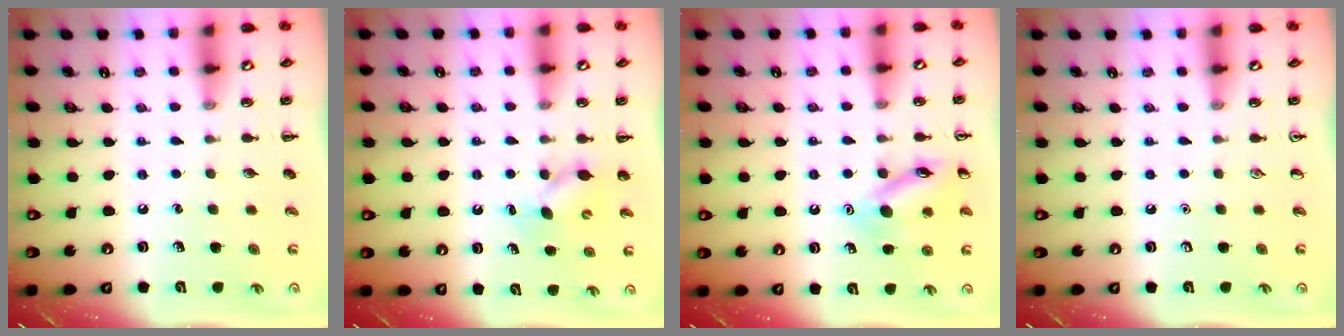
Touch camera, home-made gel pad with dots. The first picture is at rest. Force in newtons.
{"total": 5.6, "press": 5.6, "slide": 1.0}
{"total": 12.5, "press": 12.5, "slide": 1.1}
{"total": 0.0}